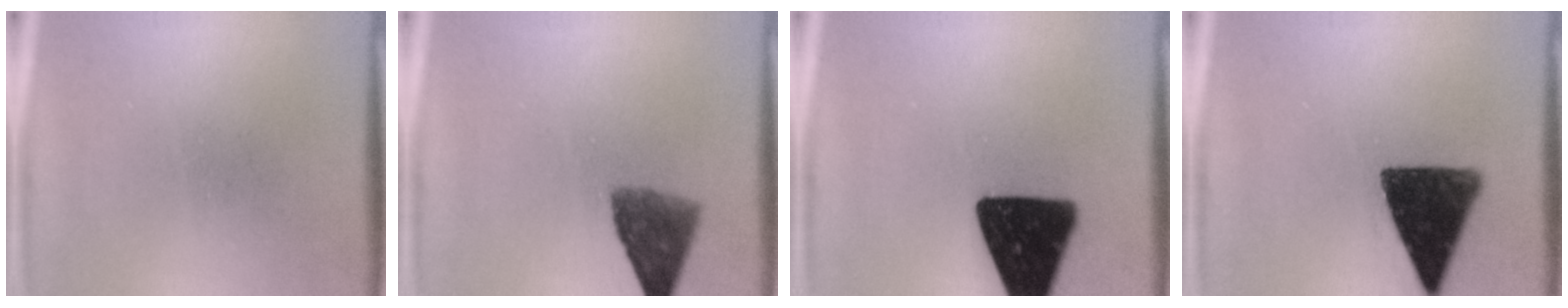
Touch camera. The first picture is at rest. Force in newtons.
{"total": 6.8}
{"total": 19.5}
{"total": 14.3}